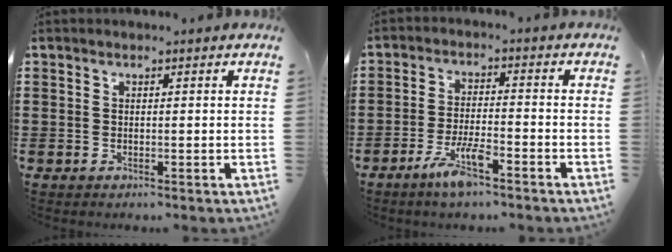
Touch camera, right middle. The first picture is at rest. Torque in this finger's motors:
{"motor_torque": [1.27, -0.86, 0.58, 0.11]}